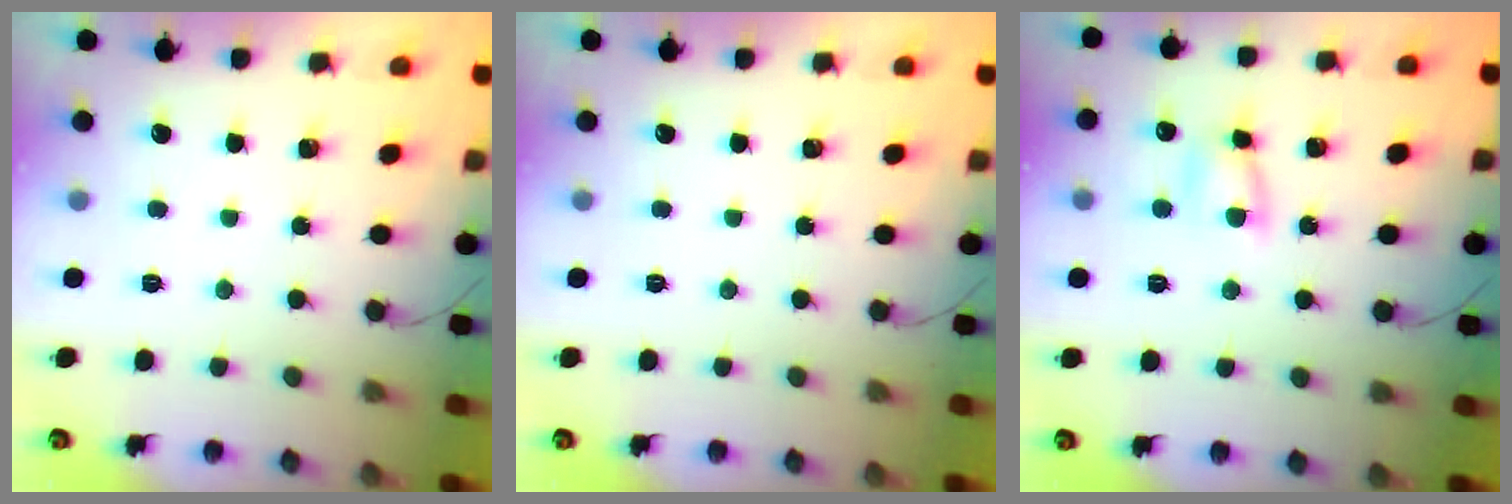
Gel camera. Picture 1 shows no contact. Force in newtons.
{"total": 0.0}
{"total": 5.6, "press": 5.5, "slide": 0.7}